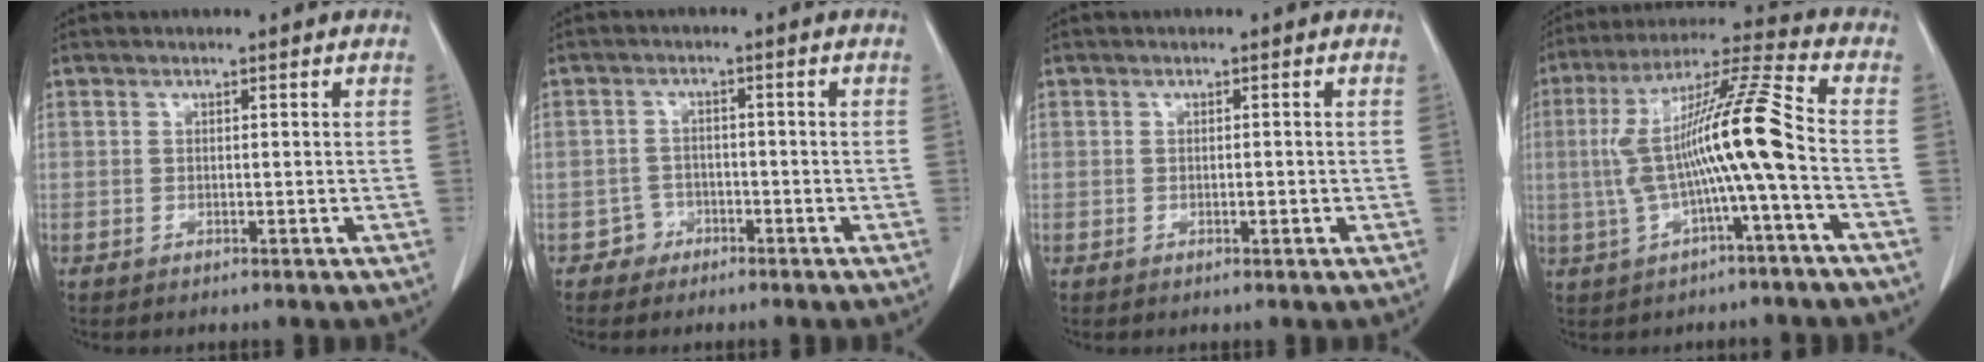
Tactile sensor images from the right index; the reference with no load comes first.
{"total": 2.4, "force": [-1.6, 1.7, -0.4], "torque": [0.013, 0.011, -0.033]}
{"total": 0.6, "force": [-0.1, 0.4, 0.5], "torque": [-0.008, 0.001, -0.001]}
{"total": 13.1, "force": [-1.6, -0.3, 13.0], "torque": [-0.242, 0.027, -0.032]}